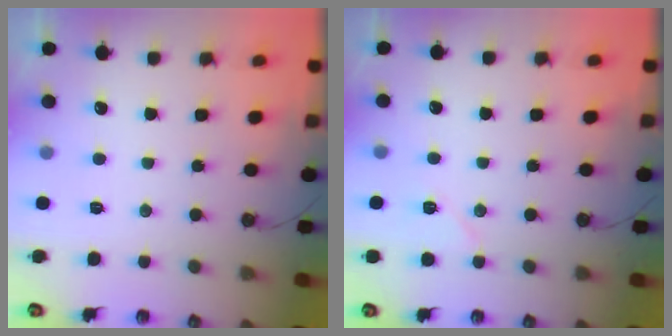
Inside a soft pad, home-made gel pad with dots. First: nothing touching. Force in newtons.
{"total": 5.4, "press": 5.4, "slide": 0.4}